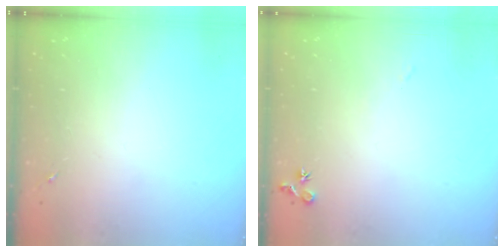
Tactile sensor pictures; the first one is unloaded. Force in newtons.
{"total": 6.6, "press": 6.6, "slide": 0.6}